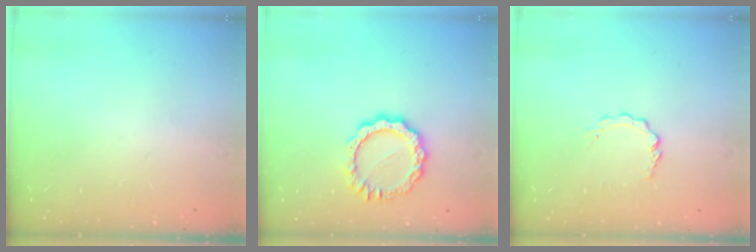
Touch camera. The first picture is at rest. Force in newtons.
{"total": 9.8, "press": 9.8, "slide": 0.9}
{"total": 4.0, "press": 4.0, "slide": 0.4}